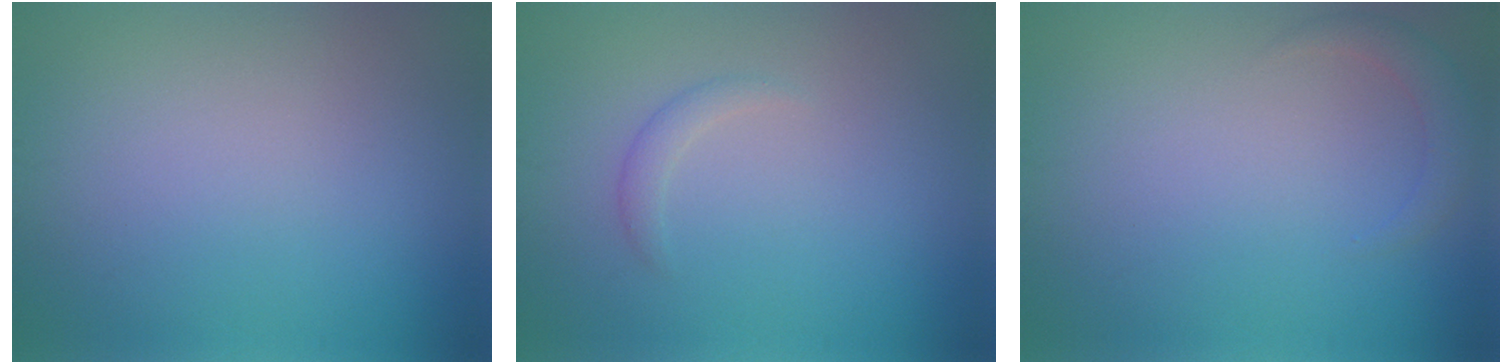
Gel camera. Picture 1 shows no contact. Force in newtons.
{"total": 1.1, "press": 1.1, "slide": 0.0}
{"total": 1.7, "press": 1.7, "slide": 0.1}